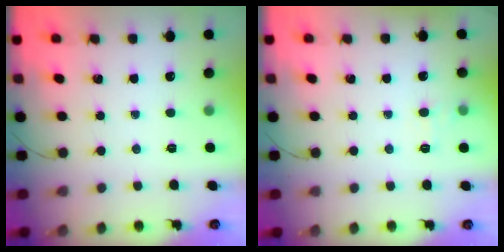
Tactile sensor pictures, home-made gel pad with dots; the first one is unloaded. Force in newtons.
{"total": 6.8, "press": 6.5, "slide": 2.0}